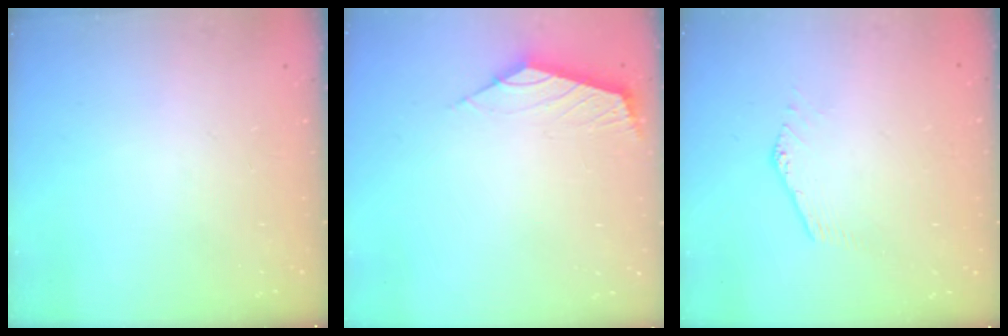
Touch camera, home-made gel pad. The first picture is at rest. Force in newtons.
{"total": 2.5, "press": 2.4, "slide": 0.6}
{"total": 0.0}